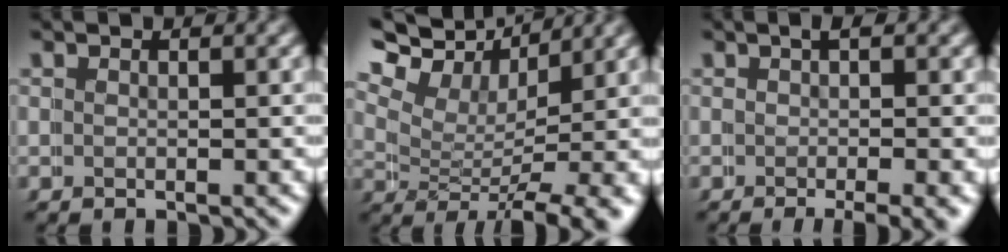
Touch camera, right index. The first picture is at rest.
{"total": 9.3, "force": [4.6, 5.7, 5.8], "torque": [-0.101, 0.021, 0.049]}
{"total": 2.9, "force": [-0.7, 0.8, 2.7], "torque": [-0.028, 0.008, -0.017]}